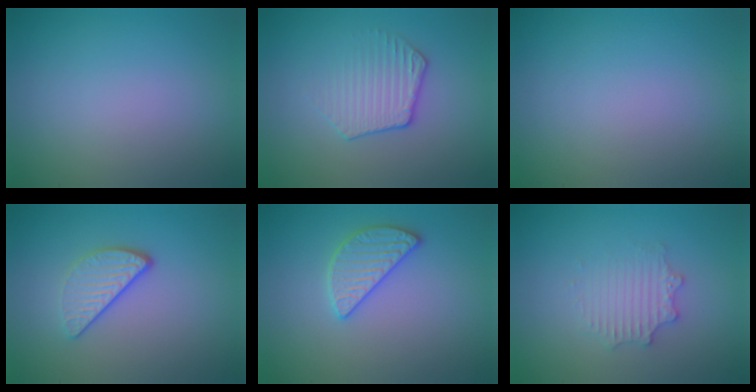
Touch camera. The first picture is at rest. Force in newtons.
{"total": 2.3, "press": 1.8, "slide": 1.4}
{"total": 0.0}
{"total": 3.2, "press": 2.6, "slide": 2.0}
{"total": 2.8, "press": 2.8, "slide": 0.1}
{"total": 2.6, "press": 2.6, "slide": 0.4}